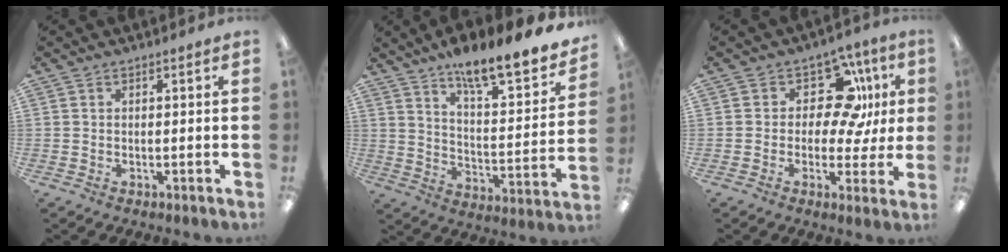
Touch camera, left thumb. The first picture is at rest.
{"total": 14.6, "force": [12.5, 3.4, 6.7], "torque": [-0.107, -0.087, 0.213]}
{"total": 13.3, "force": [4.6, 8.8, 8.9], "torque": [-0.137, -0.014, 0.088]}